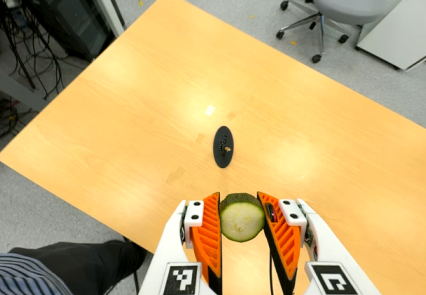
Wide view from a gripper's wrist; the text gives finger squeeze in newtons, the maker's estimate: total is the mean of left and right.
{"total": 11.4, "left": 10.3, "right": 12.4}